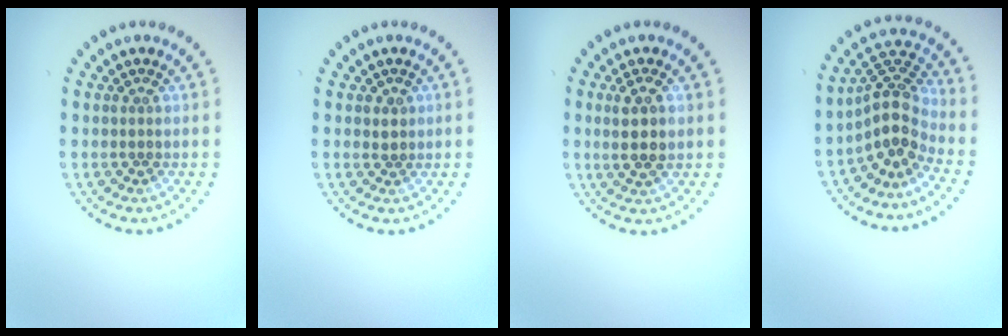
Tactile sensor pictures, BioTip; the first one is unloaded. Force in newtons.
{"total": 0.6, "press": 0.5, "slide": 0.3}
{"total": 2.6, "press": 2.6, "slide": 0.6}
{"total": 4.3, "press": 3.1, "slide": 2.9}